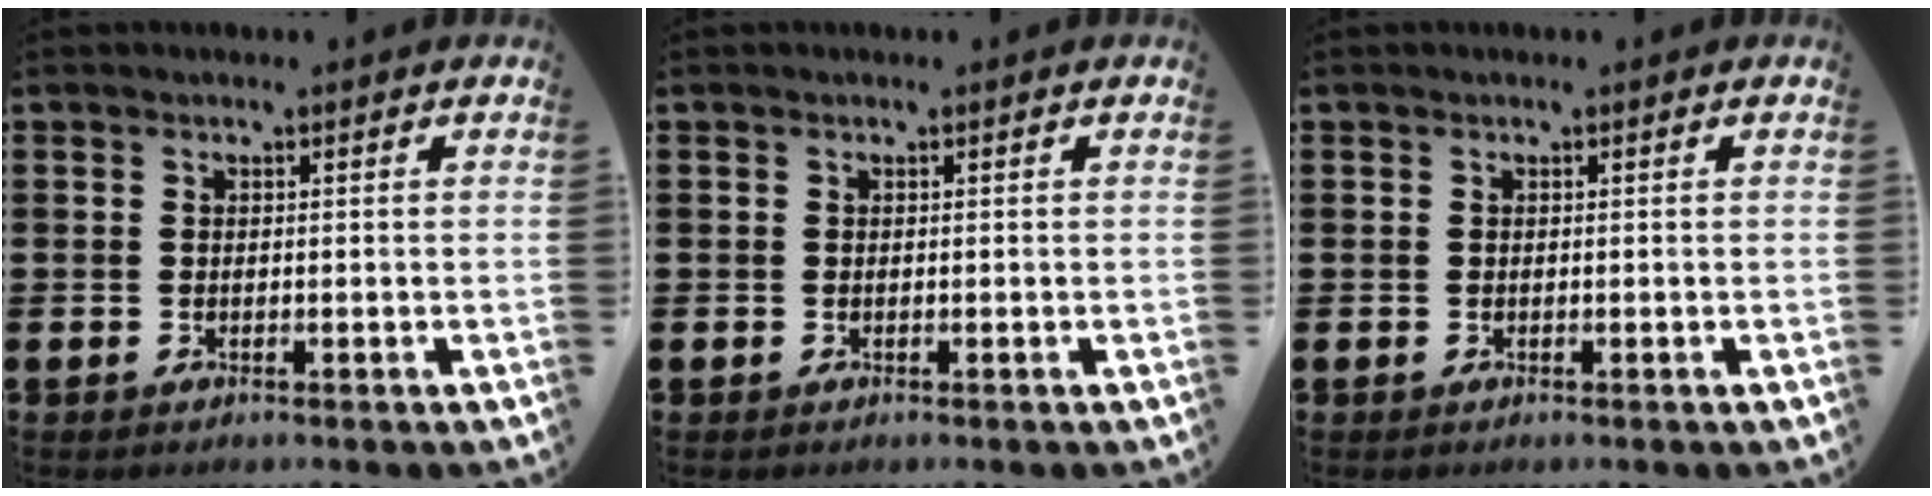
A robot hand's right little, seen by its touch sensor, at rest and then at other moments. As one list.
[{"total": 0.0}, {"total": 0.0}]